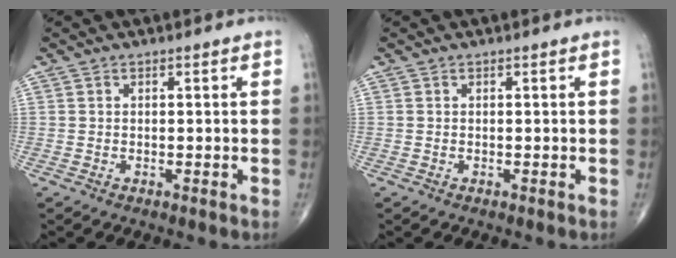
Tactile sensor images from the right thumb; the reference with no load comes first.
{"total": 0.0}